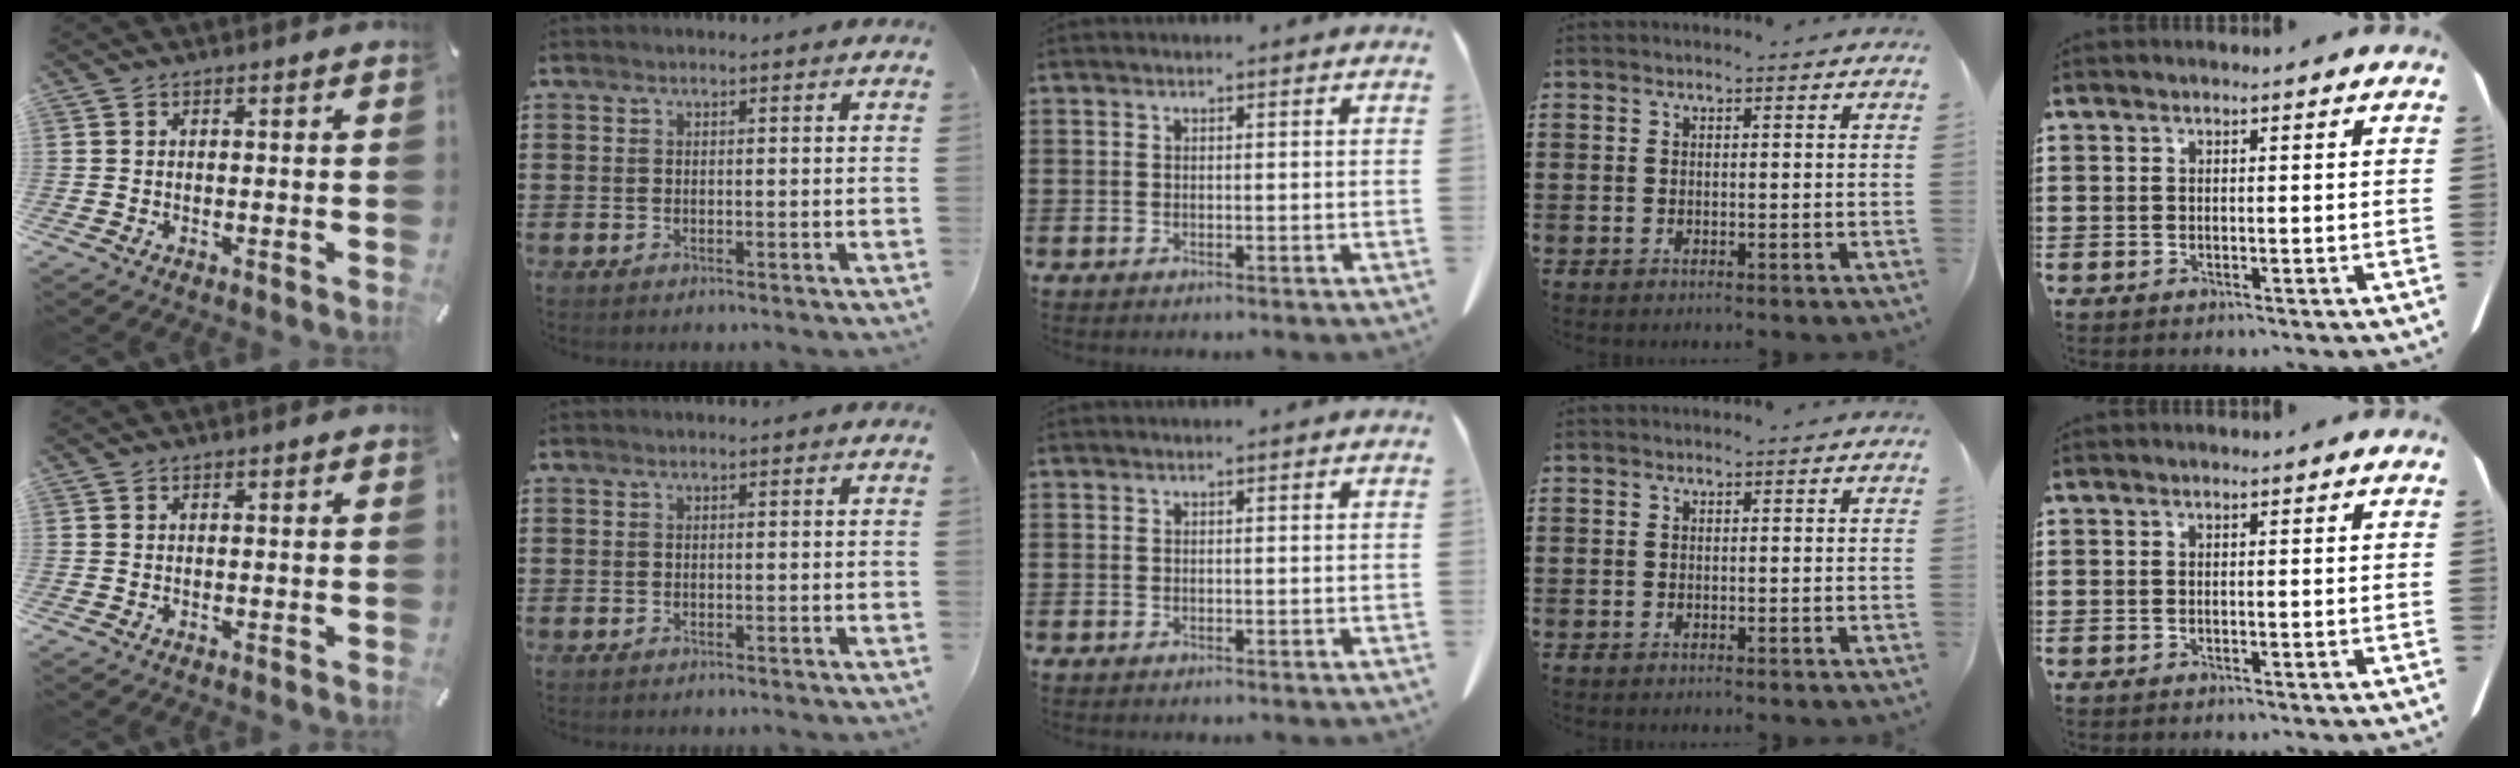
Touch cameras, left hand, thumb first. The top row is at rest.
{}